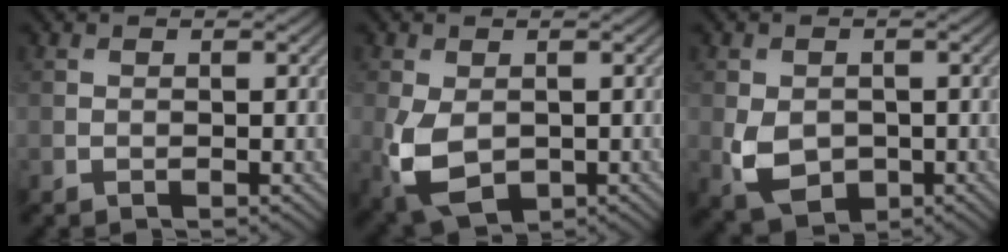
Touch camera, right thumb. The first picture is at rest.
{"total": 7.1, "force": [-1.3, 4.7, 5.1], "torque": [-0.145, -0.022, -0.019]}
{"total": 5.0, "force": [-1.1, 3.8, 3.1], "torque": [-0.075, -0.008, -0.020]}